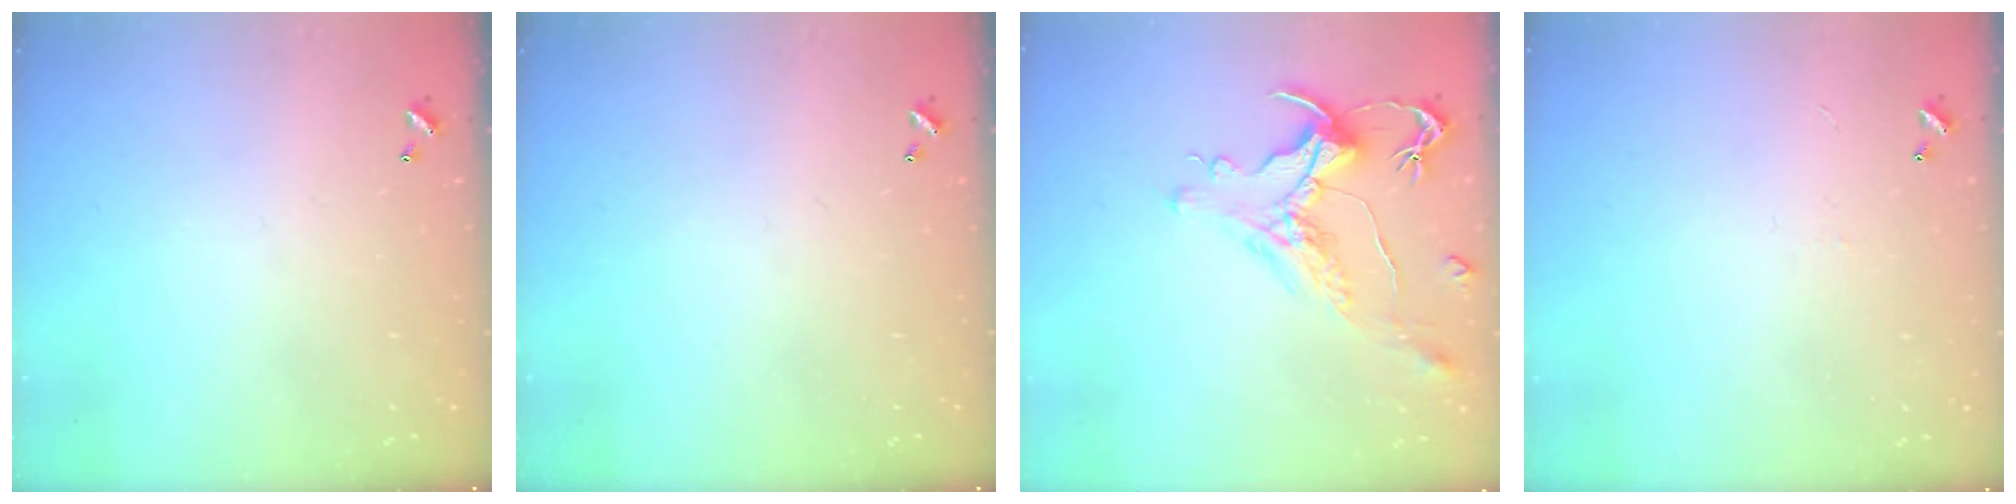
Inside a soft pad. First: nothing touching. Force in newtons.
{"total": 0.0}
{"total": 1.8, "press": 1.2, "slide": 1.3}
{"total": 1.5, "press": 1.4, "slide": 0.5}